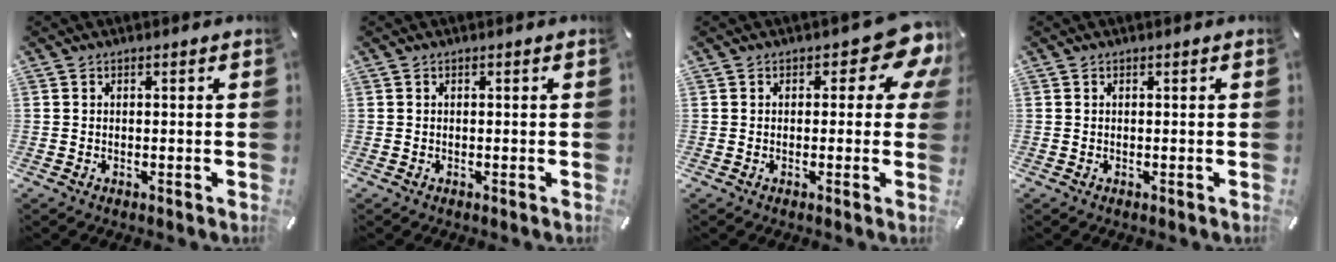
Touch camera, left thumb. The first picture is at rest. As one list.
[{"total": 0.0}, {"total": 9.1, "force": [3.9, 4.4, 6.9], "torque": [-0.080, -0.020, 0.063]}, {"total": 0.0}]